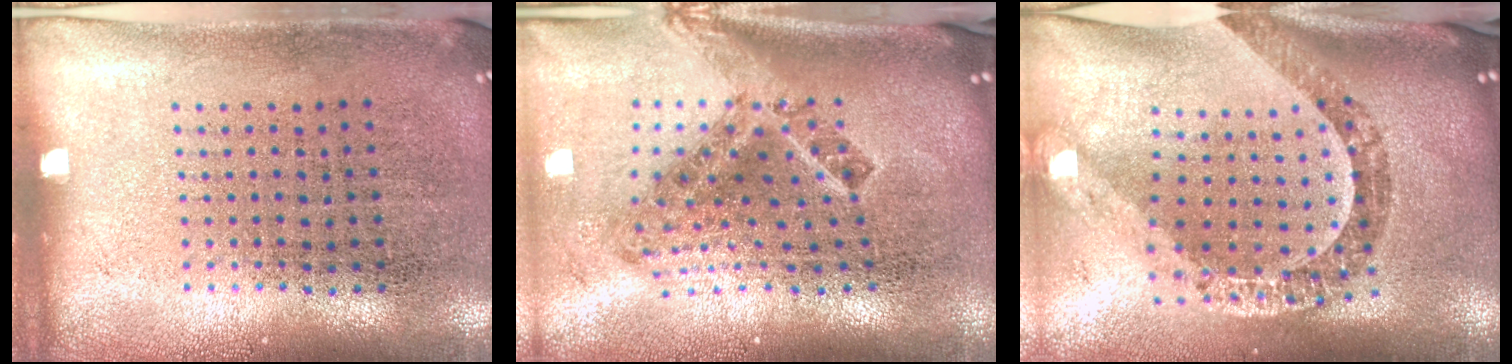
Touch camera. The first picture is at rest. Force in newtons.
{"total": 2.5, "press": 1.5, "slide": 2.0}
{"total": 2.4, "press": 1.9, "slide": 1.5}